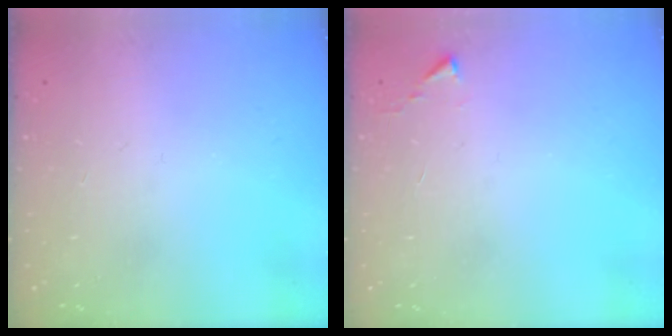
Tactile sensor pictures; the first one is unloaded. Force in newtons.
{"total": 2.7, "press": 2.7, "slide": 0.5}